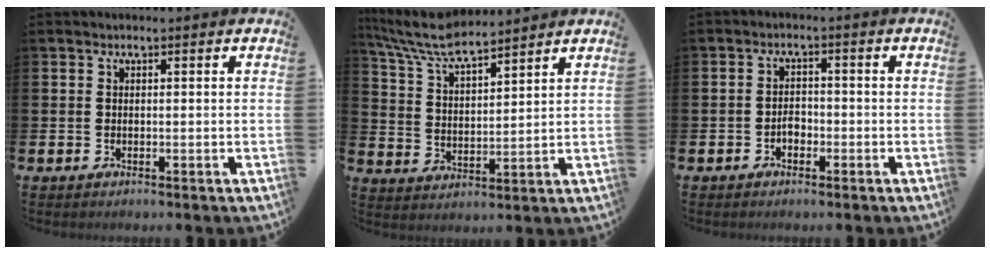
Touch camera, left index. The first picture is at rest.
{"total": 7.4, "force": [6.9, 0.9, 2.5], "torque": [-0.073, -0.038, 0.122]}
{"total": 2.2, "force": [-1.3, 1.5, 1.0], "torque": [-0.018, 0.004, -0.028]}